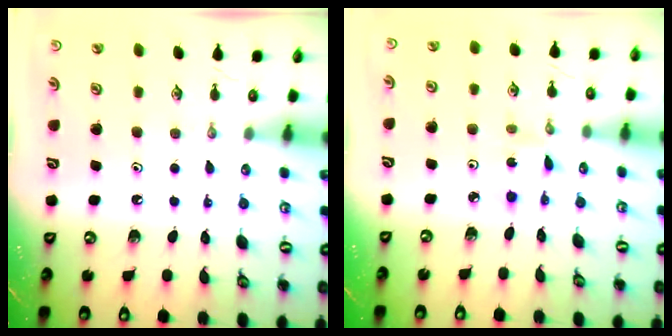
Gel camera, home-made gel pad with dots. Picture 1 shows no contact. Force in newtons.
{"total": 1.8, "press": 1.7, "slide": 0.3}